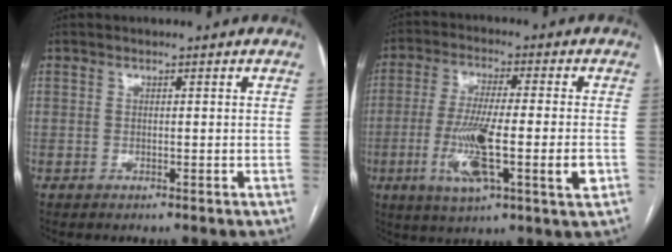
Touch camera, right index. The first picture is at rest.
{"total": 13.6, "force": [-3.5, 1.3, 13.1], "torque": [-0.241, -0.014, -0.061]}